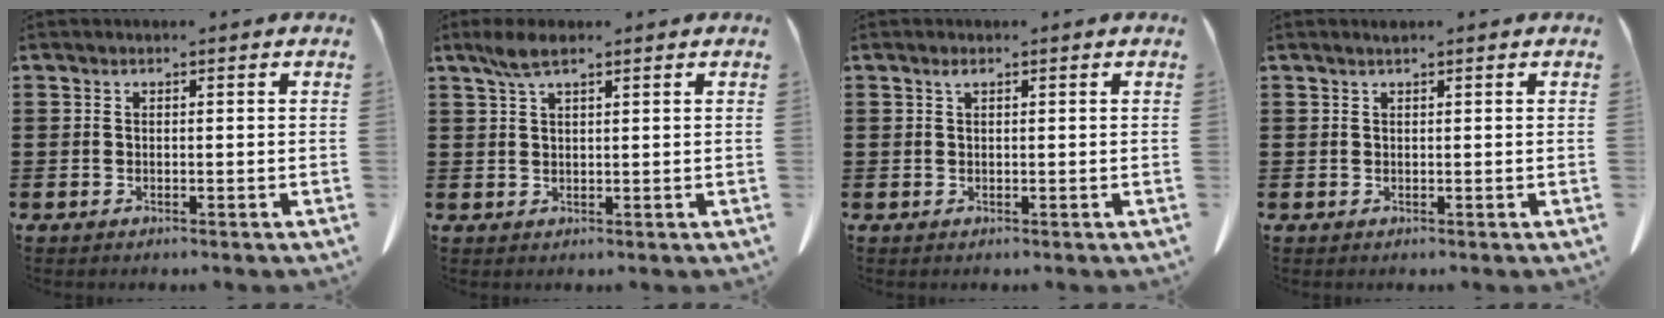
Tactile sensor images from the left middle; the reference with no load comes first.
{"total": 3.4, "force": [2.0, 0.8, 2.6], "torque": [-0.056, 0.002, 0.037]}
{"total": 0.9, "force": [0.4, 0.3, 0.7], "torque": [-0.016, 0.003, 0.007]}
{"total": 0.6, "force": [0.5, 0.0, 0.5], "torque": [-0.011, -0.002, 0.009]}